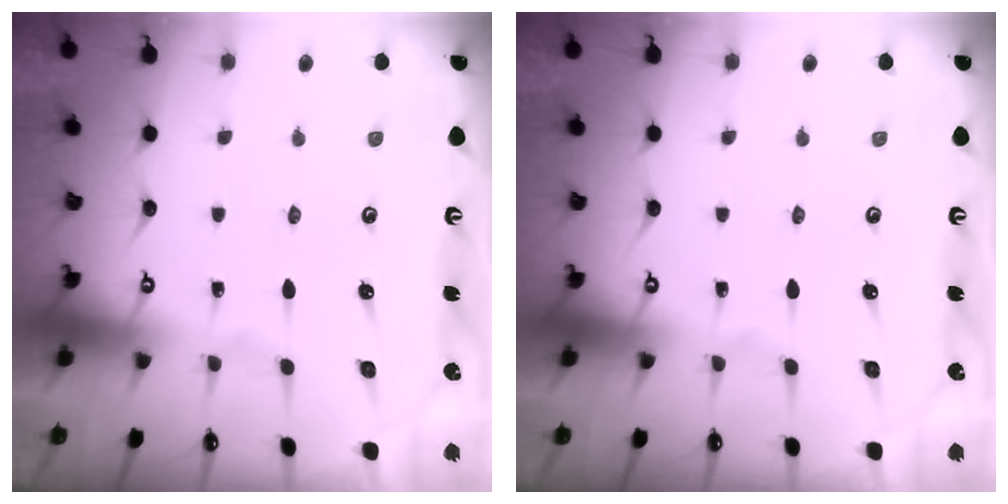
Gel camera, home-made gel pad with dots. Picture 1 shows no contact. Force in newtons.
{"total": 0.0}